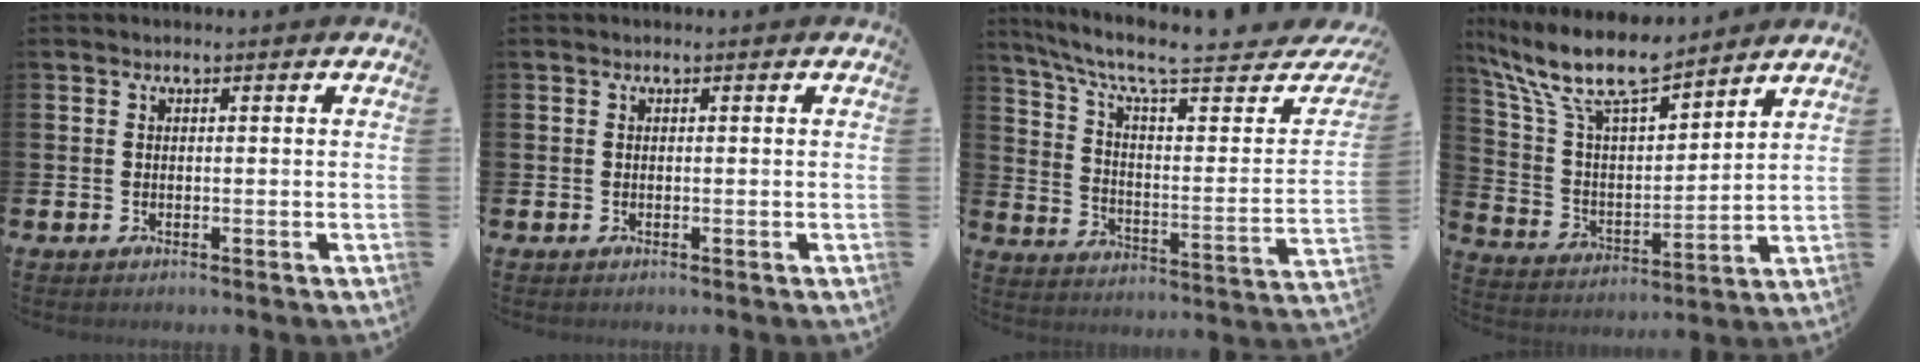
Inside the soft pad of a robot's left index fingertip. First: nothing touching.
{"total": 0.0}
{"total": 7.8, "force": [6.0, 2.0, 4.5], "torque": [-0.101, -0.053, 0.093]}
{"total": 11.4, "force": [9.9, 2.4, 5.2], "torque": [-0.149, -0.052, 0.173]}